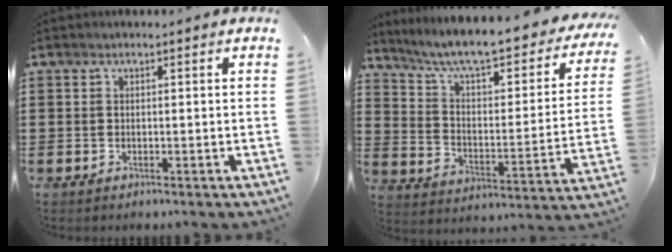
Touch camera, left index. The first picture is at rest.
{"total": 7.6, "force": [6.4, 0.7, 4.2], "torque": [-0.106, -0.052, 0.103]}